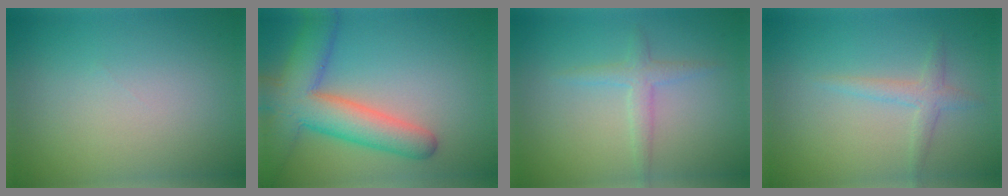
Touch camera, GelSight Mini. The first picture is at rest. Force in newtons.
{"total": 8.3, "press": 8.3, "slide": 0.5}
{"total": 1.9, "press": 1.9, "slide": 0.2}
{"total": 1.8, "press": 1.8, "slide": 0.1}